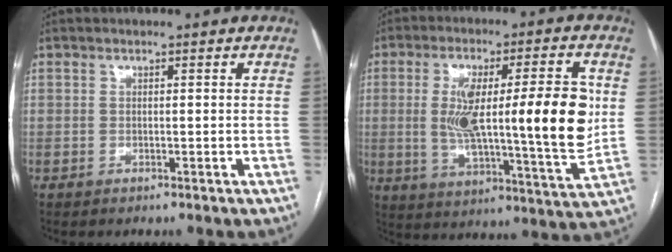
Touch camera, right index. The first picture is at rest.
{"total": 20.1, "force": [1.8, 3.1, 19.8], "torque": [-0.308, 0.004, 0.028]}